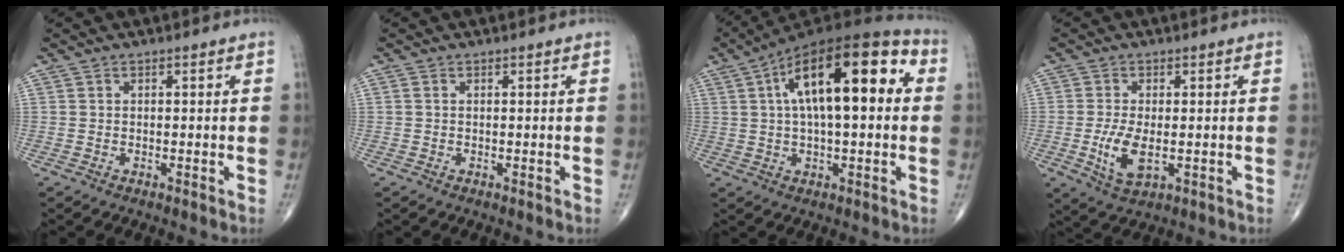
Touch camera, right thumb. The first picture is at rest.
{"total": 0.0}
{"total": 21.0, "force": [4.3, 8.4, 18.7], "torque": [-0.289, 0.035, 0.056]}
{"total": 6.4, "force": [-1.1, 3.0, 5.6], "torque": [-0.115, -0.013, -0.013]}